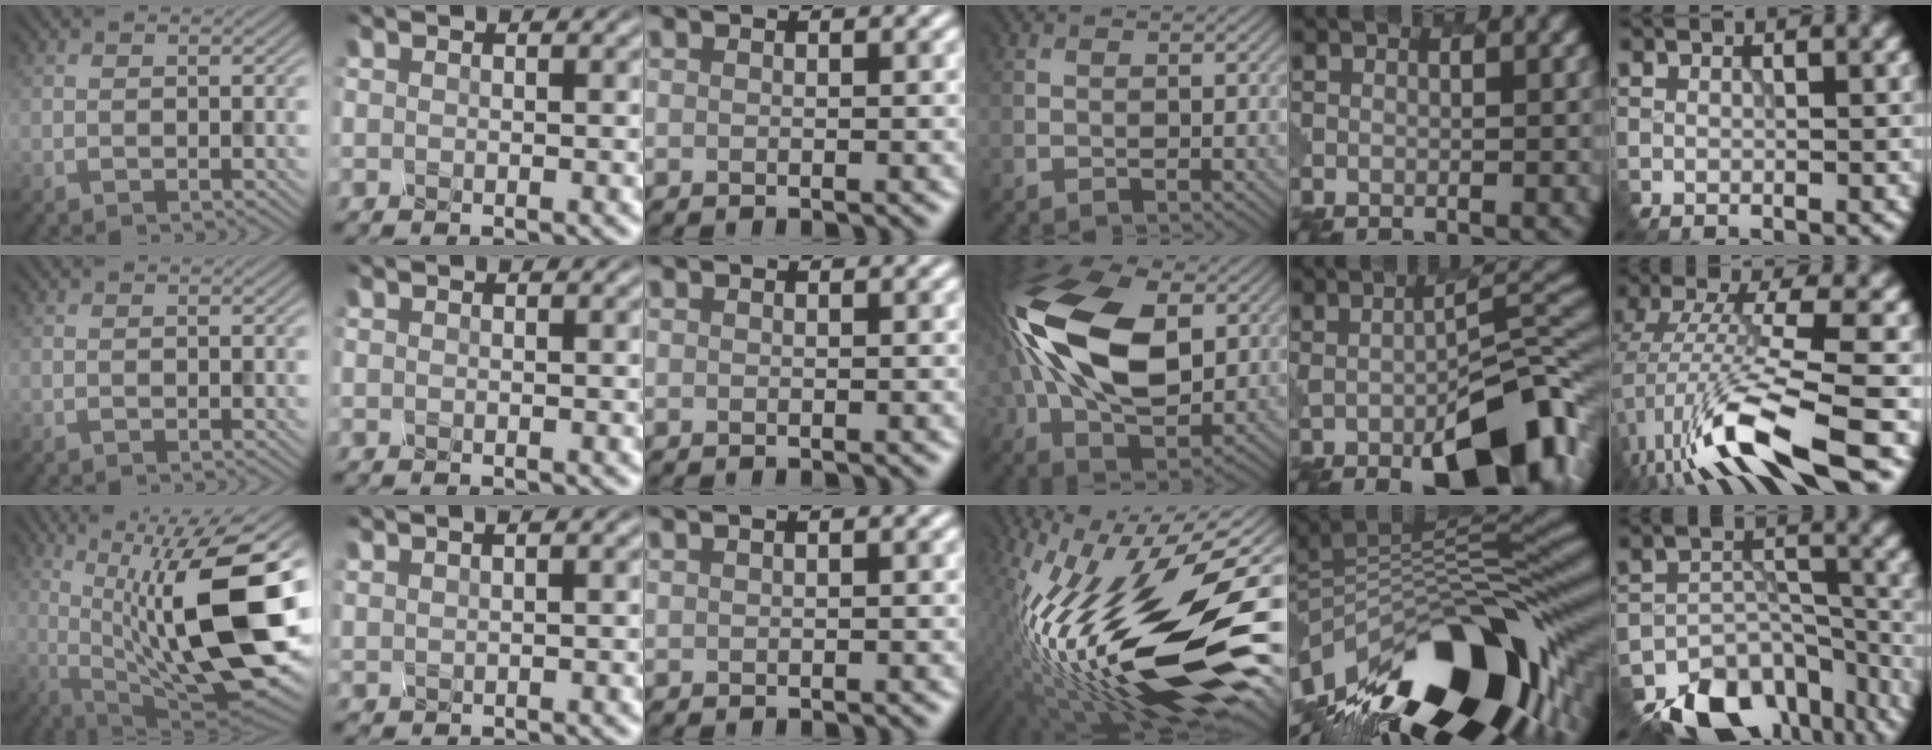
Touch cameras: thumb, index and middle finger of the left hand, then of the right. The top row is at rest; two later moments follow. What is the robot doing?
{"motion": "disassemble", "object": "battery cover"}